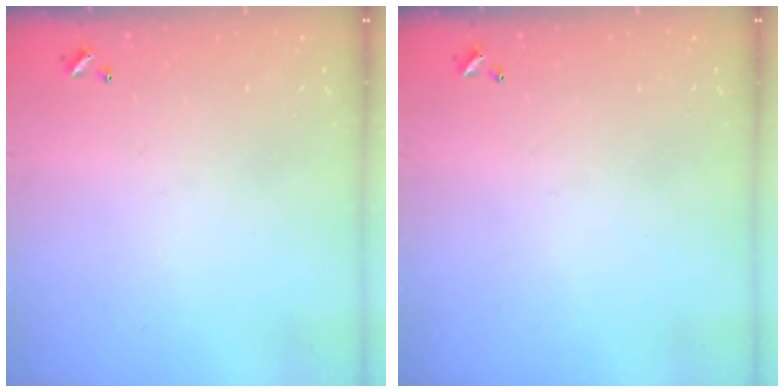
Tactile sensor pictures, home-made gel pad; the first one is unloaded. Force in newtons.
{"total": 0.0}